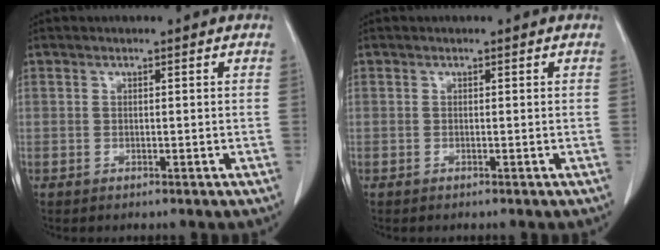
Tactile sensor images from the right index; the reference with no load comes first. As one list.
[{"total": 0.0}]